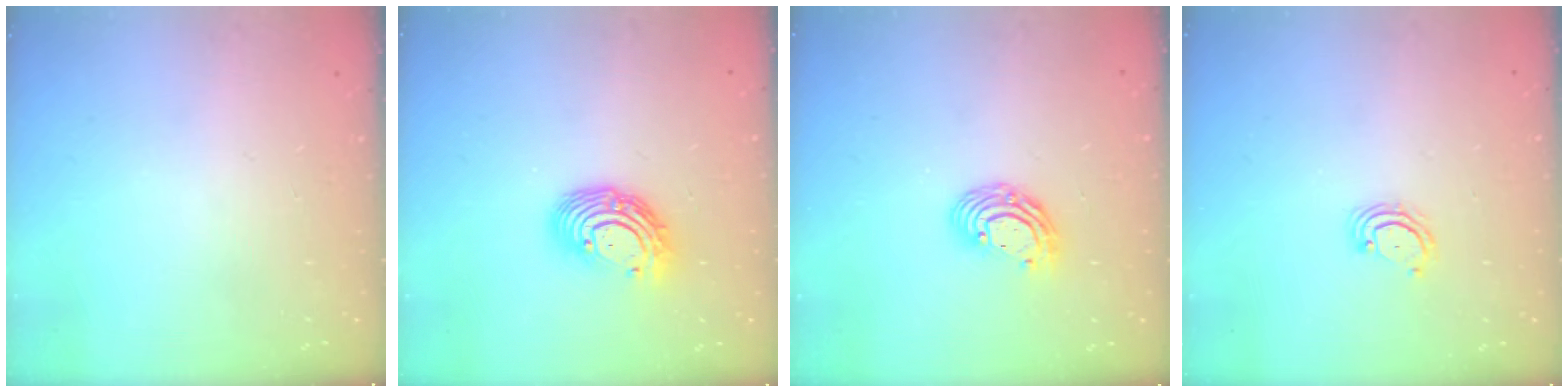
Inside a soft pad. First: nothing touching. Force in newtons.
{"total": 10.7, "press": 10.6, "slide": 0.9}
{"total": 8.7, "press": 8.6, "slide": 1.2}
{"total": 3.6, "press": 3.6, "slide": 0.4}